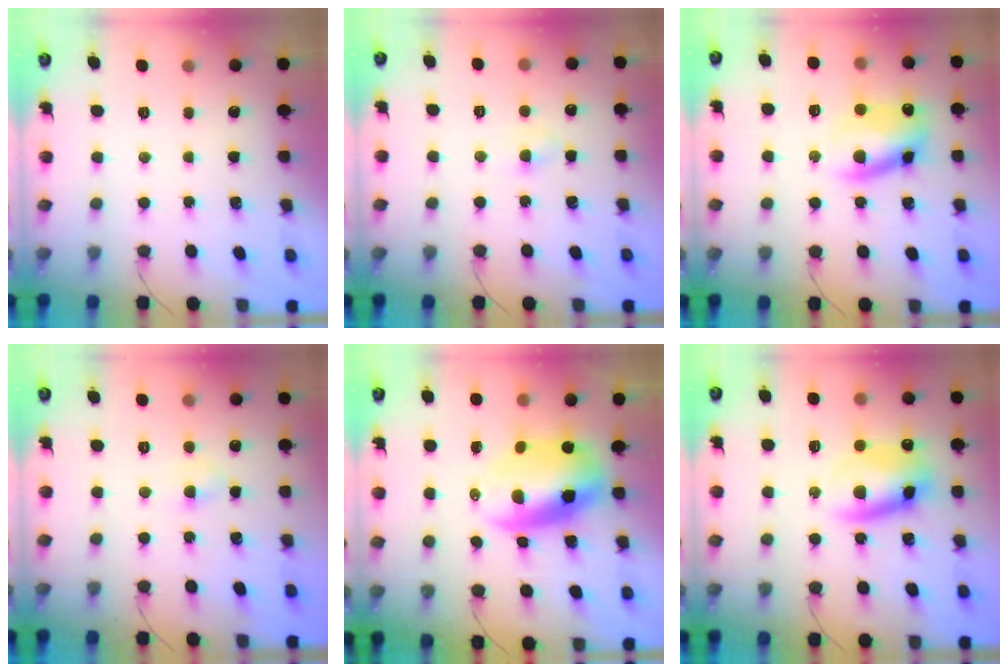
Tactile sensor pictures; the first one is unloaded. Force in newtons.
{"total": 2.7, "press": 2.5, "slide": 1.1}
{"total": 9.2, "press": 9.1, "slide": 1.3}
{"total": 2.9, "press": 2.7, "slide": 1.2}
{"total": 10.5, "press": 10.2, "slide": 2.4}
{"total": 10.6, "press": 10.4, "slide": 2.3}